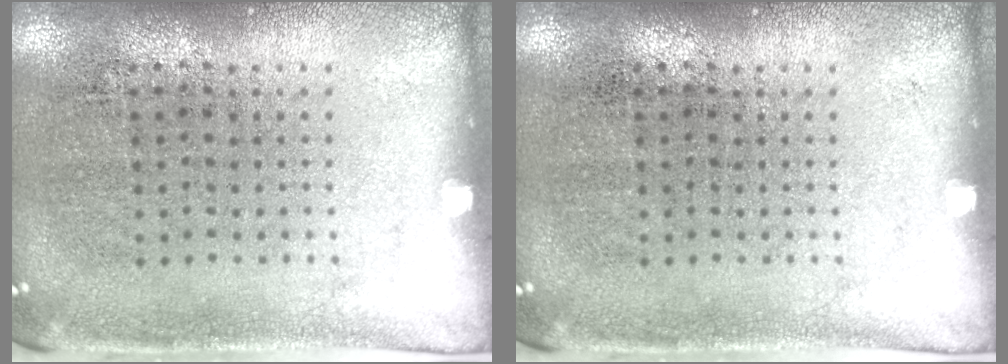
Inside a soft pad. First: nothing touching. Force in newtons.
{"total": 0.0}